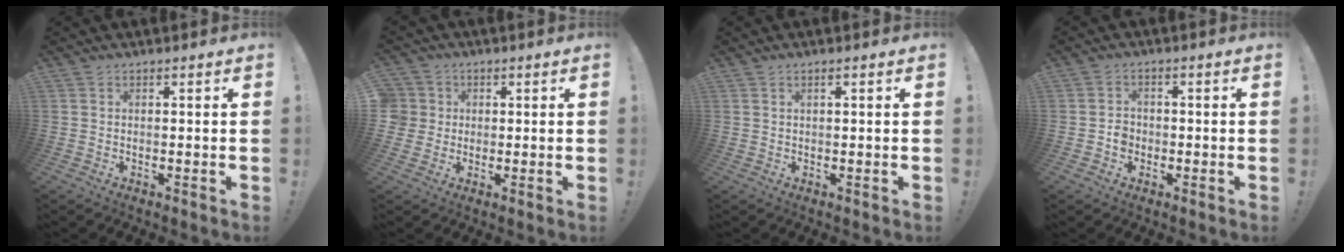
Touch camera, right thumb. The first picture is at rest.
{"total": 4.8, "force": [0.8, 4.7, 0.9], "torque": [-0.028, 0.003, 0.017]}
{"total": 1.0, "force": [0.3, 0.1, 1.0], "torque": [-0.027, 0.004, 0.006]}
{"total": 3.3, "force": [-1.5, 2.7, 1.2], "torque": [-0.014, 0.009, -0.026]}